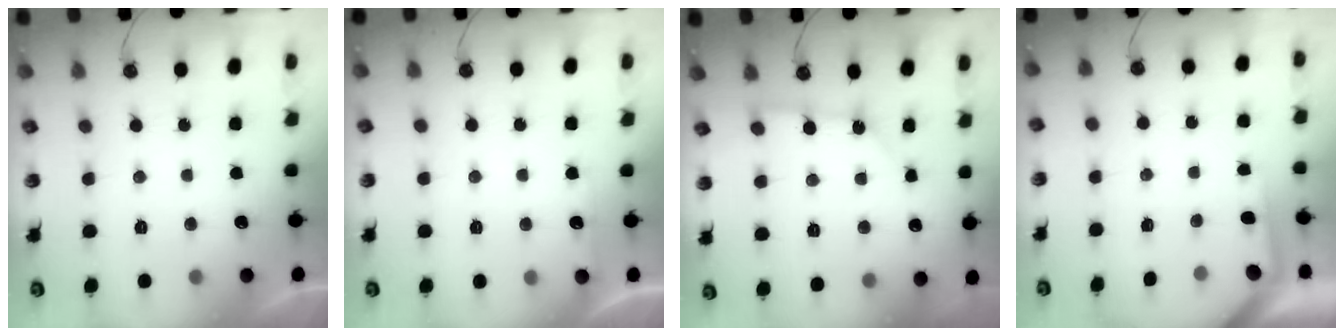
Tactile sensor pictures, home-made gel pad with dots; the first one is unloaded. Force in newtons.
{"total": 2.7, "press": 2.7, "slide": 0.4}
{"total": 4.1, "press": 4.0, "slide": 0.4}
{"total": 1.8, "press": 1.8, "slide": 0.3}